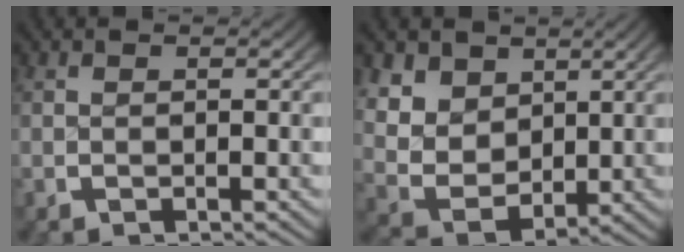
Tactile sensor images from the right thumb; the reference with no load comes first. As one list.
[{"total": 10.9, "force": [0.9, 9.0, 6.1], "torque": [-0.159, -0.049, 0.026]}]